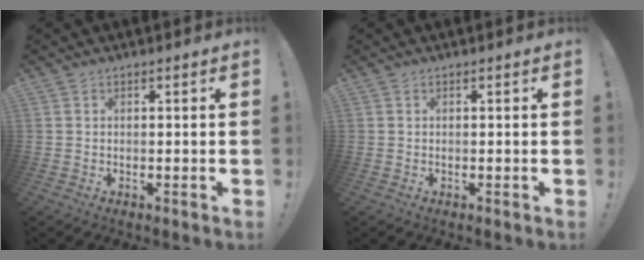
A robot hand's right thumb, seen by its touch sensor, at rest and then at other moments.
{"total": 0.0}